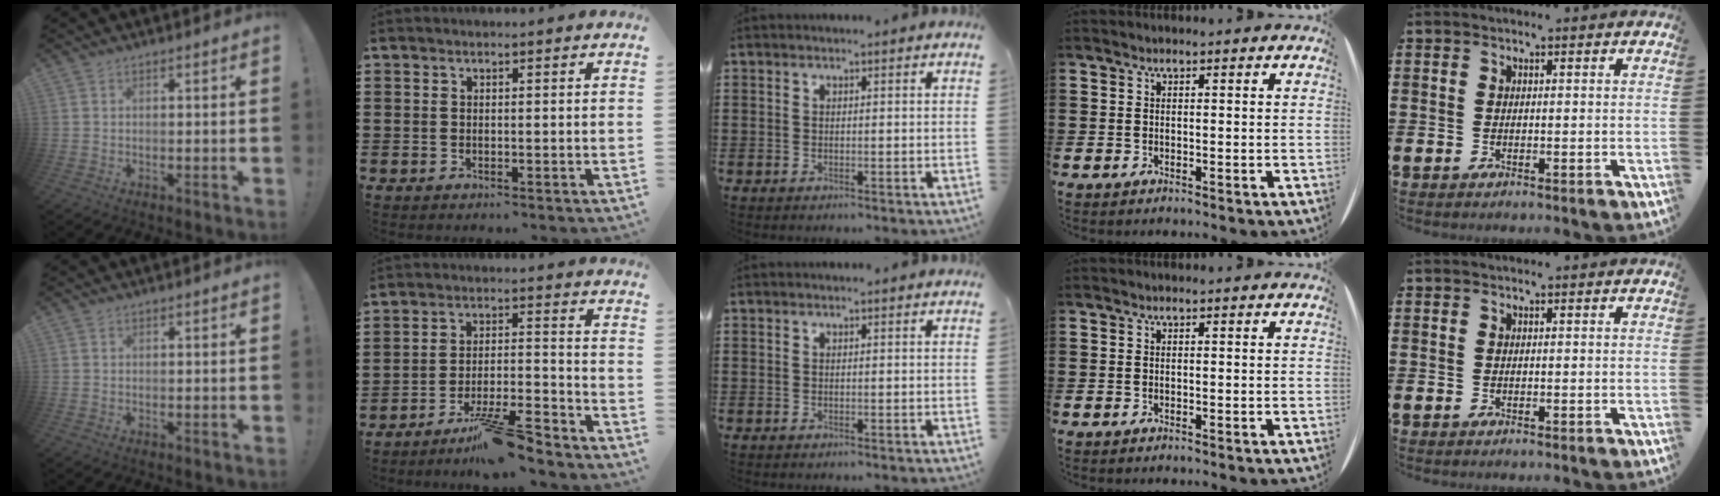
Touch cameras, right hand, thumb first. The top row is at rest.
{"index": {"total": 8.8, "force": [-7.3, 0.9, 4.7], "torque": [-0.077, 0.014, -0.135]}}